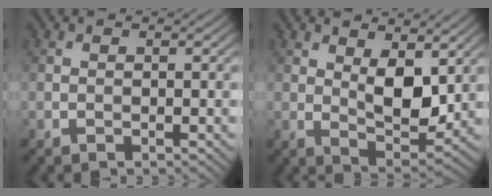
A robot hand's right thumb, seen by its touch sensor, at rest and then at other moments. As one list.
[{"total": 6.4, "force": [2.2, 3.1, 5.1], "torque": [-0.093, -0.009, 0.041]}]